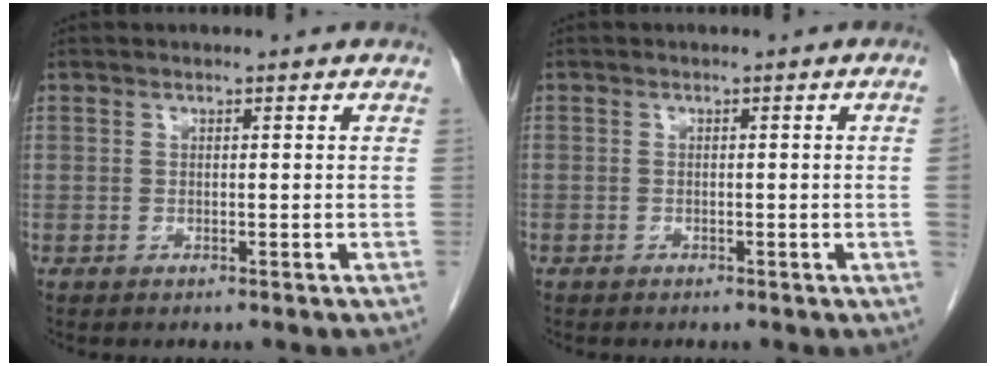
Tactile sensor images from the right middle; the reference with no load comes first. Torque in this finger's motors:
{"motor_torque": [0.30, -0.34, -0.74, -0.21]}